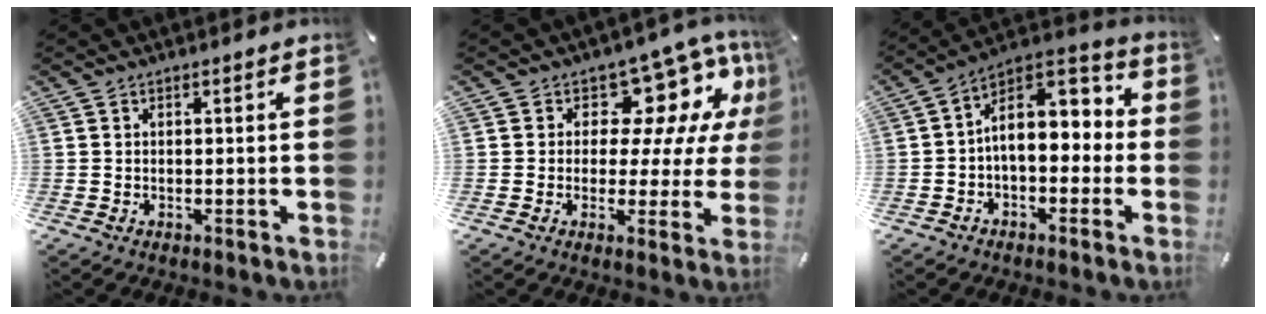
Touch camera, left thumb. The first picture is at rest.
{"total": 12.8, "force": [7.2, 7.8, 7.3], "torque": [-0.098, -0.059, 0.125]}
{"total": 10.9, "force": [1.3, 7.9, 7.4], "torque": [-0.099, -0.008, 0.024]}